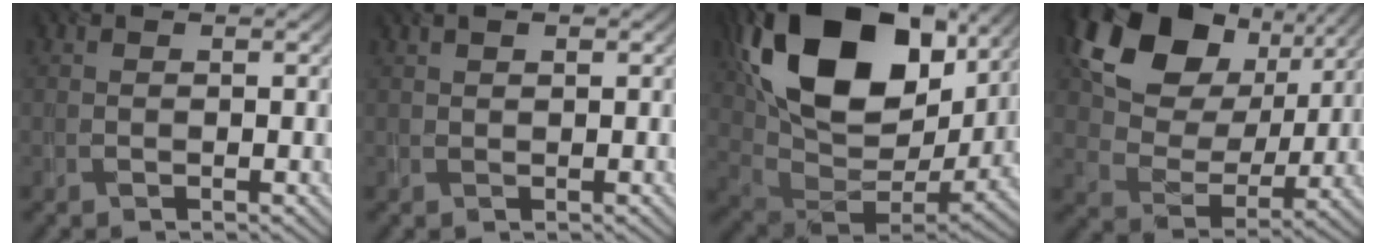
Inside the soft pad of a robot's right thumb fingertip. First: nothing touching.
{"total": 1.6, "force": [1.1, 0.6, 1.0], "torque": [-0.019, 0.007, 0.021]}
{"total": 21.7, "force": [9.5, 13.5, 14.1], "torque": [-0.290, 0.028, 0.170]}
{"total": 16.6, "force": [8.6, 11.2, 8.8], "torque": [-0.190, 0.020, 0.151]}